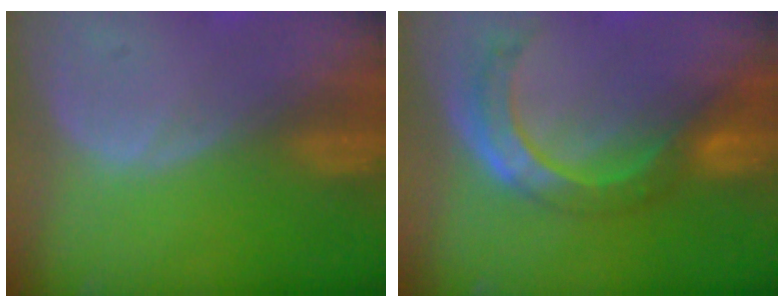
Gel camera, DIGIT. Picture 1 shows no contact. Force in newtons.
{"total": 7.8, "press": 7.2, "slide": 3.0}